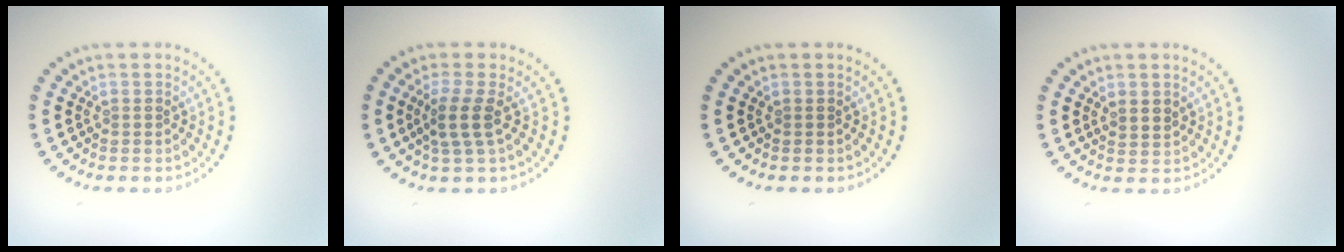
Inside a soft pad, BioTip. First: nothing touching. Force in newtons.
{"total": 2.5, "press": 1.9, "slide": 1.5}
{"total": 0.0}
{"total": 1.4, "press": 1.2, "slide": 0.7}